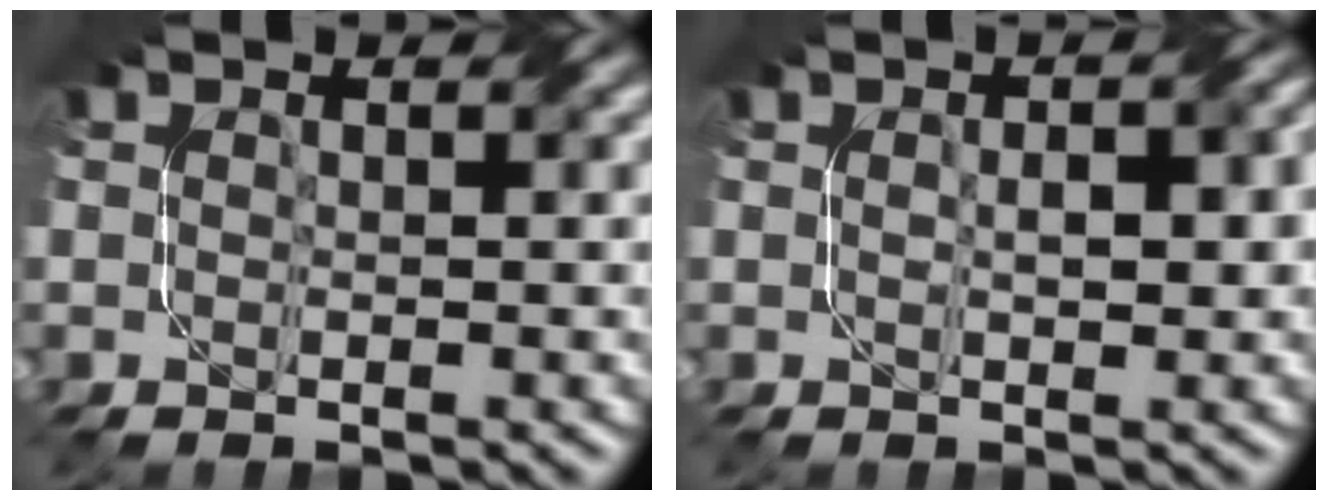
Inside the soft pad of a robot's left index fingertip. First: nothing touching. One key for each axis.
{"total": 2.9, "fx": 0.2, "fy": 1.1, "fz": 2.6, "tx": -0.043, "ty": 0.004, "tz": 0.004}